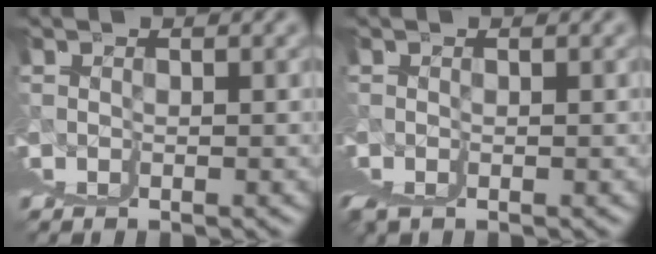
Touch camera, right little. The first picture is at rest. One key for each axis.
{"total": 1.6, "fx": -0.3, "fy": 0.9, "fz": 1.3, "tx": -0.020, "ty": -0.004, "tz": -0.002}